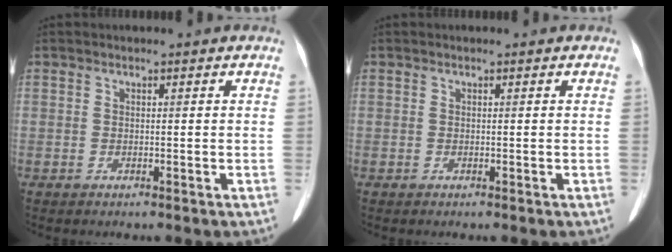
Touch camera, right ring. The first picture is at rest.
{"total": 0.0}